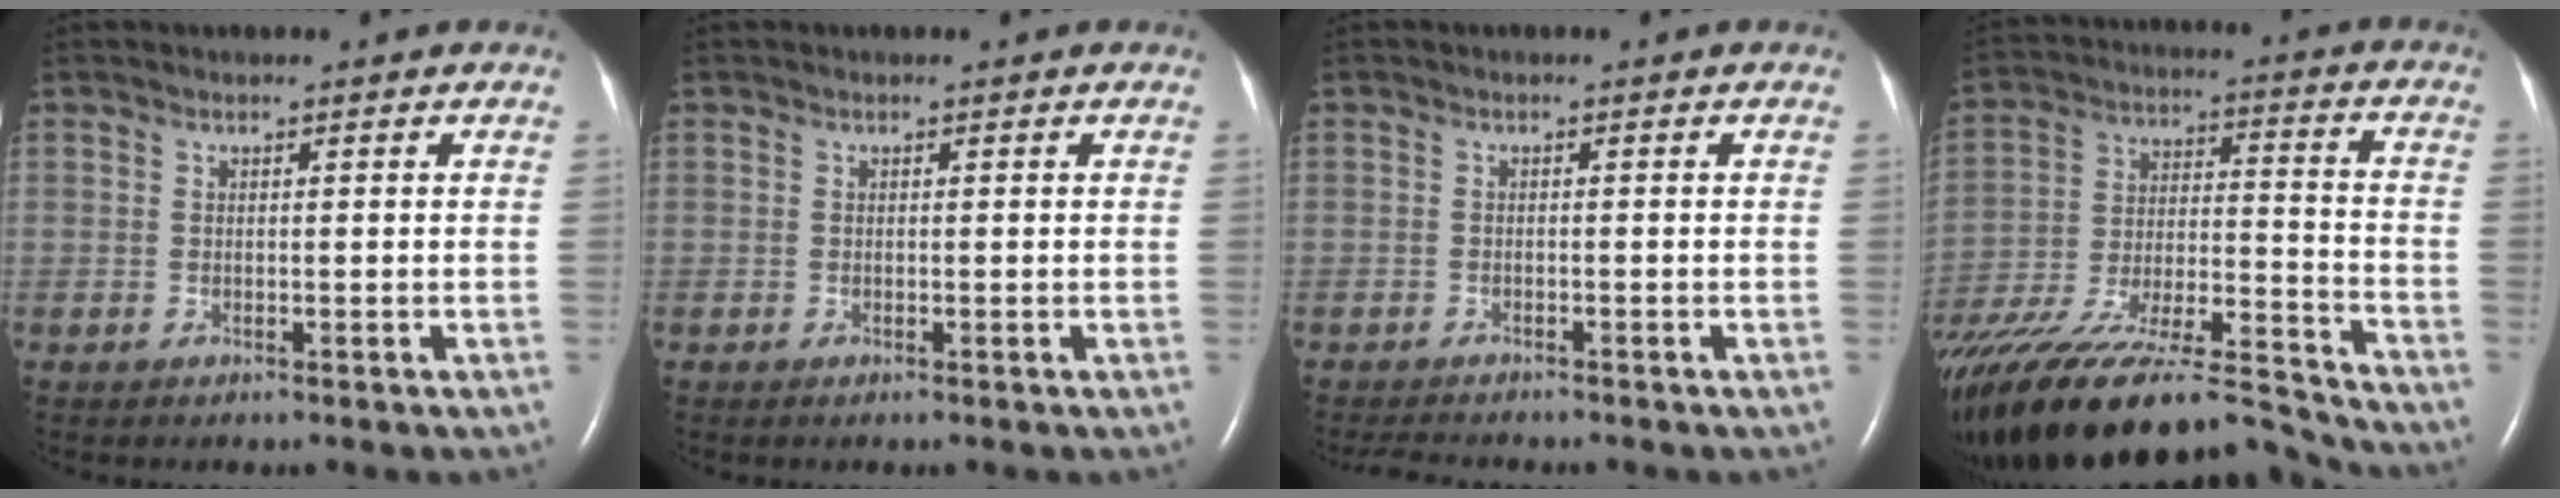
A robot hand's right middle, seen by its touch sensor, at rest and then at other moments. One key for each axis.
{"total": 0.0}
{"total": 3.3, "fx": -3.2, "fy": 0.0, "fz": 1.0, "tx": -0.015, "ty": -0.011, "tz": -0.051}
{"total": 25.5, "fx": -21.7, "fy": 4.1, "fz": 12.9, "tx": -0.229, "ty": -0.024, "tz": -0.359}